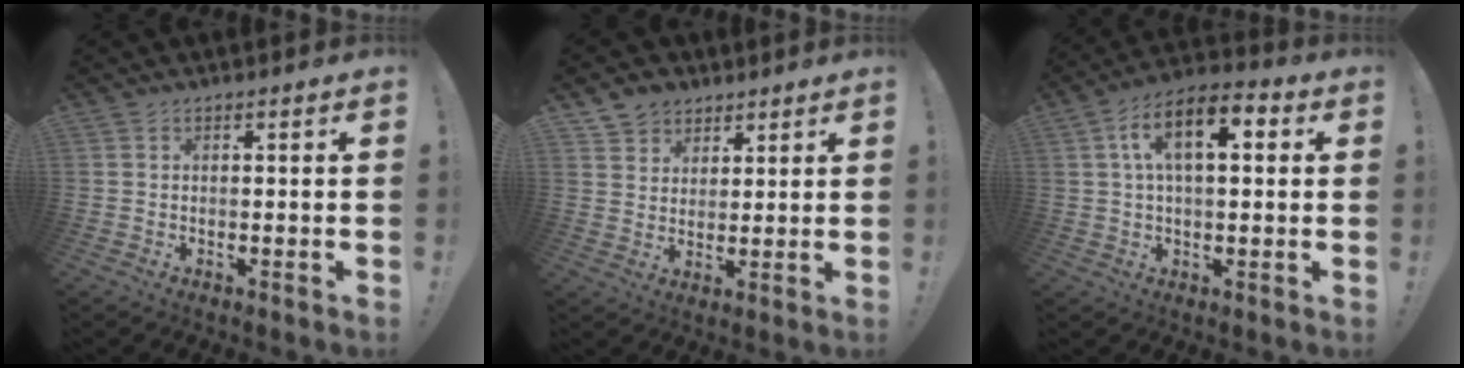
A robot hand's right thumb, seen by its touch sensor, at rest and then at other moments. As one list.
[{"total": 6.5, "force": [4.3, 4.8, 0.5], "torque": [-0.008, -0.030, 0.087]}, {"total": 12.4, "force": [3.5, 6.1, 10.2], "torque": [-0.160, 0.004, 0.060]}]